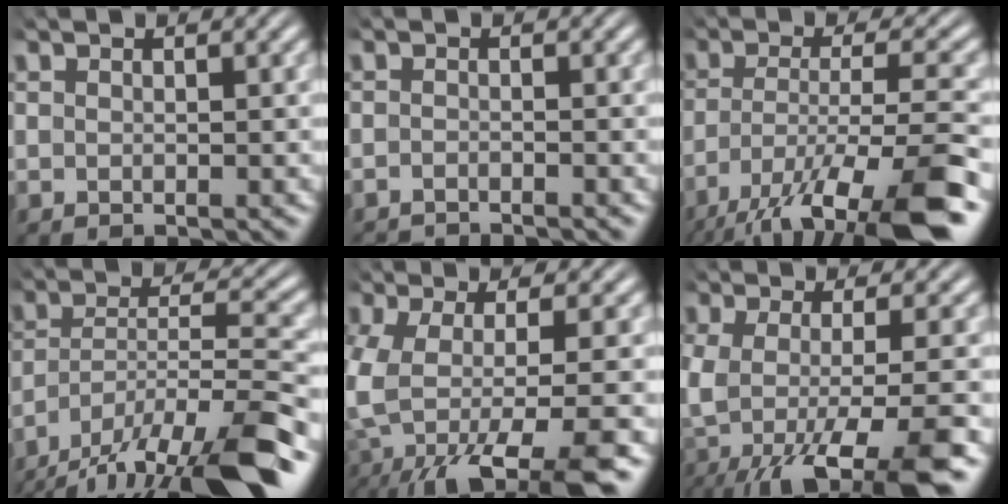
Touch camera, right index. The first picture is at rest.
{"total": 2.5, "force": [-2.5, 0.0, 0.0], "torque": [-0.001, -0.014, -0.039]}
{"total": 9.4, "force": [-4.3, 3.1, 7.8], "torque": [-0.137, -0.042, -0.046]}
{"total": 8.8, "force": [-4.1, 4.0, 6.7], "torque": [-0.108, -0.018, -0.060]}
{"total": 9.4, "force": [-2.2, 4.8, 7.8], "torque": [-0.165, -0.045, -0.013]}
{"total": 8.4, "force": [-2.0, 3.6, 7.4], "torque": [-0.150, -0.046, -0.008]}